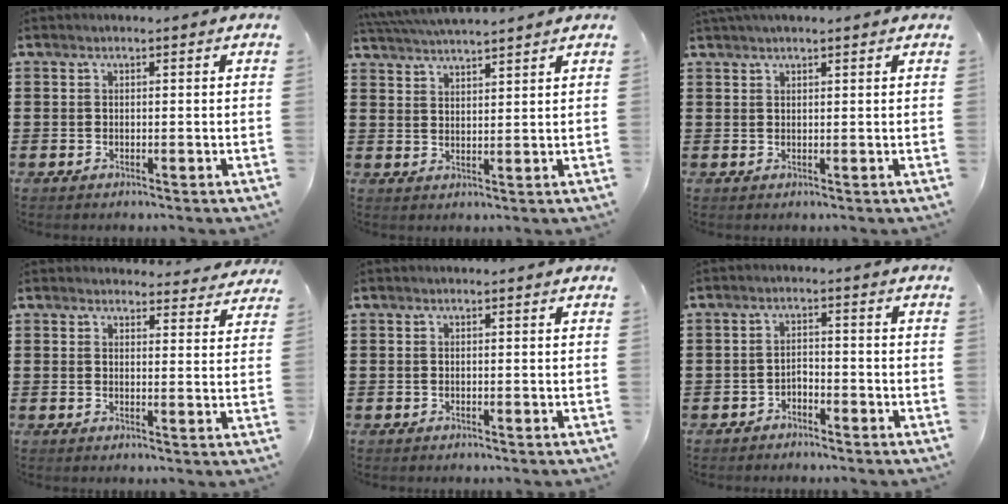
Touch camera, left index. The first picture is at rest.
{"total": 4.2, "force": [4.1, -0.2, 0.7], "torque": [-0.028, -0.016, 0.075]}
{"total": 1.3, "force": [1.2, 0.1, 0.6], "torque": [-0.012, 0.001, 0.021]}
{"total": 3.1, "force": [3.0, 0.6, 0.4], "torque": [-0.010, -0.014, 0.055]}
{"total": 0.0}
{"total": 2.4, "force": [-2.3, 0.6, 0.1], "torque": [-0.011, 0.001, -0.051]}